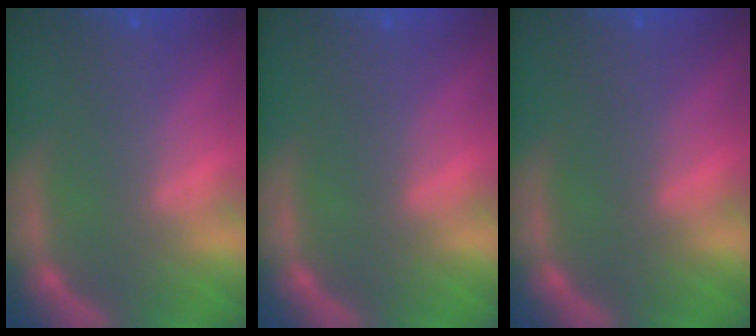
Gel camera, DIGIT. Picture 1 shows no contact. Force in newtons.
{"total": 0.0}
{"total": 0.0}